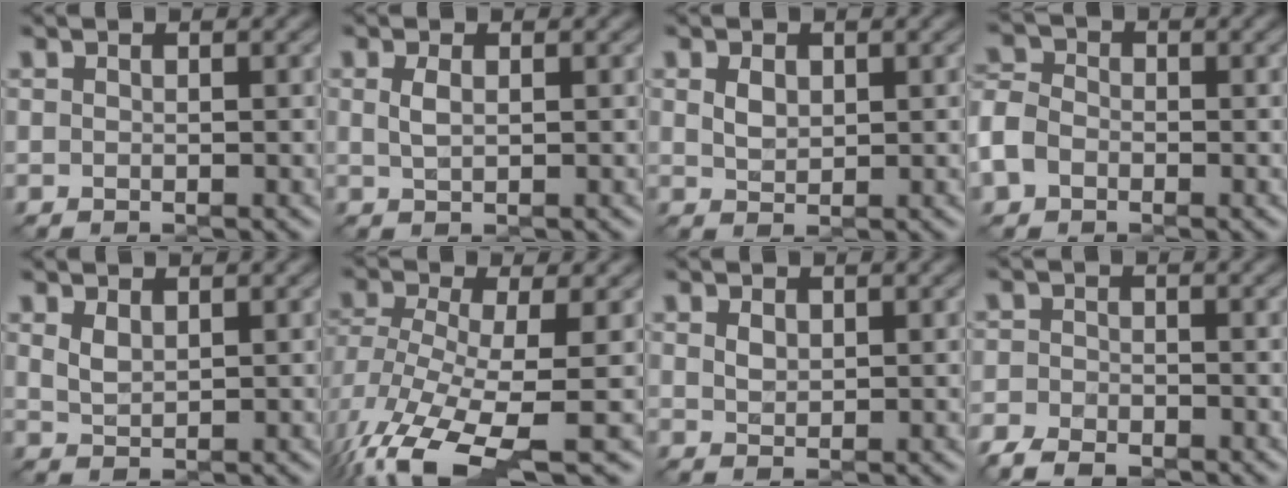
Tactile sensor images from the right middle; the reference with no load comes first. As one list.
[{"total": 1.3, "force": [0.4, 0.4, 1.1], "torque": [-0.026, 0.001, 0.008]}, {"total": 1.7, "force": [0.7, 1.1, 1.1], "torque": [-0.022, 0.000, 0.015]}, {"total": 3.8, "force": [-1.5, 3.0, 2.0], "torque": [-0.049, 0.003, -0.042]}, {"total": 1.5, "force": [0.9, 0.6, 0.9], "torque": [-0.023, 0.000, 0.023]}, {"total": 8.8, "force": [-4.1, 3.2, 7.1], "torque": [-0.146, -0.018, -0.076]}, {"total": 1.2, "force": [0.5, 0.8, 0.8], "torque": [-0.016, -0.001, 0.013]}, {"total": 4.6, "force": [-3.6, 2.1, 1.8], "torque": [-0.035, -0.008, -0.076]}]